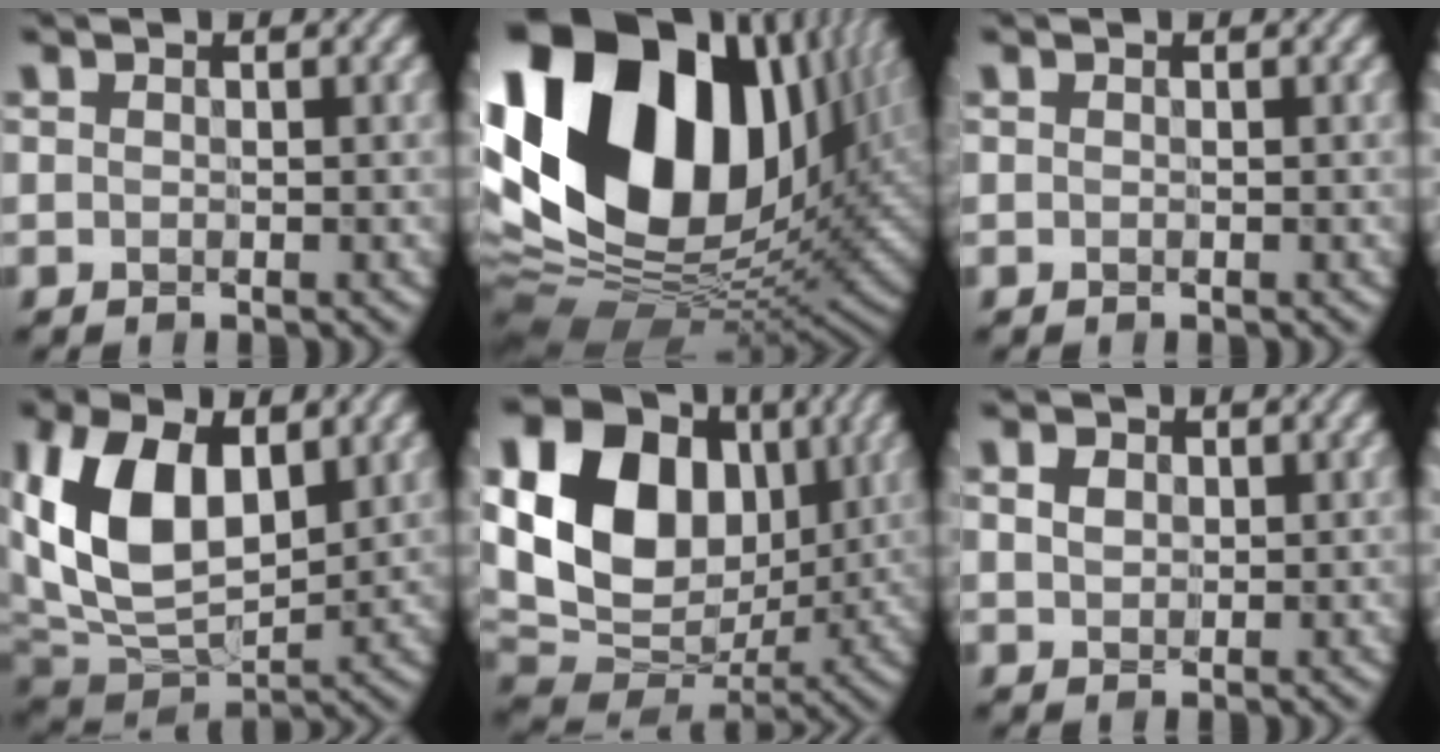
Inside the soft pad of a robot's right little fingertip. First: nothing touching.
{"total": 21.1, "force": [5.0, 14.2, 14.8], "torque": [-0.312, 0.012, 0.098]}
{"total": 0.0}
{"total": 11.3, "force": [2.0, 7.2, 8.5], "torque": [-0.191, -0.006, 0.038]}
{"total": 17.7, "force": [3.5, 13.2, 11.2], "torque": [-0.205, 0.030, 0.063]}
{"total": 1.5, "force": [0.1, 1.3, 0.7], "torque": [-0.021, -0.002, 0.000]}